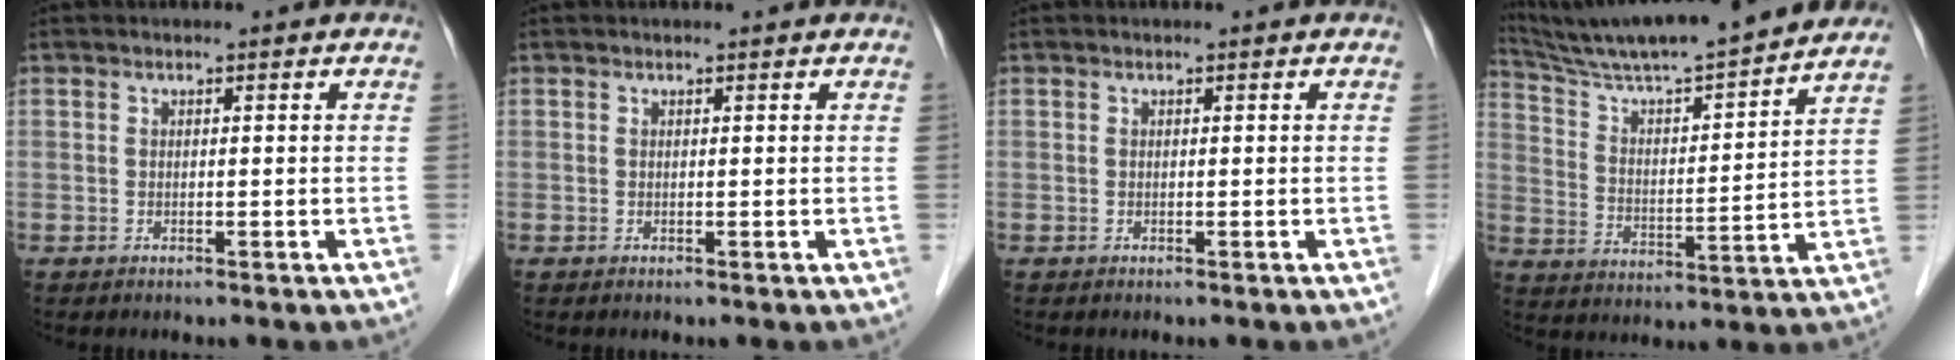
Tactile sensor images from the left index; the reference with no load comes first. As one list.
[{"total": 0.7, "force": [0.7, 0.1, 0.2], "torque": [-0.009, 0.004, 0.008]}, {"total": 0.0}, {"total": 20.3, "force": [18.3, 0.3, 8.7], "torque": [-0.156, 0.006, 0.287]}]